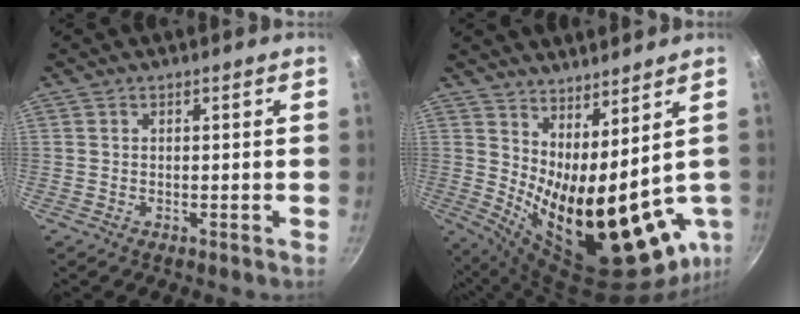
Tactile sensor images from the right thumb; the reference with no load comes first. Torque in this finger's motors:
{"motor_torque": [1.06, 3.95, 2.28, 0.49, 0.40]}